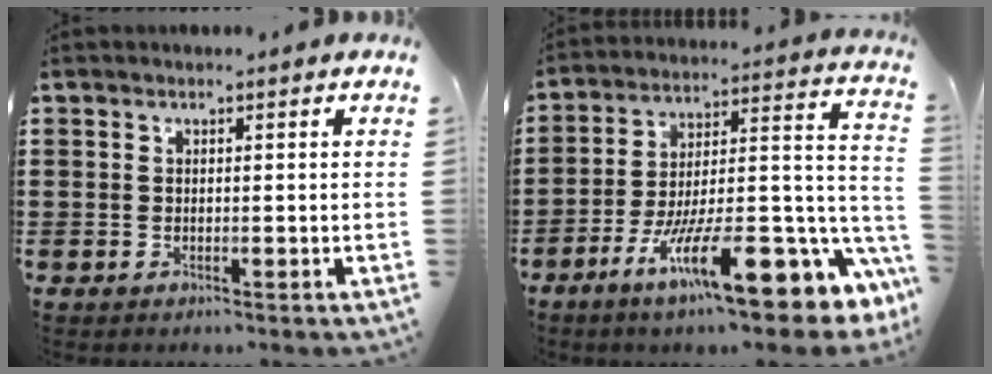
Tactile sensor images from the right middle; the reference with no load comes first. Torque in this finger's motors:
{"motor_torque": [2.14, 0.00, 1.05, 0.21]}